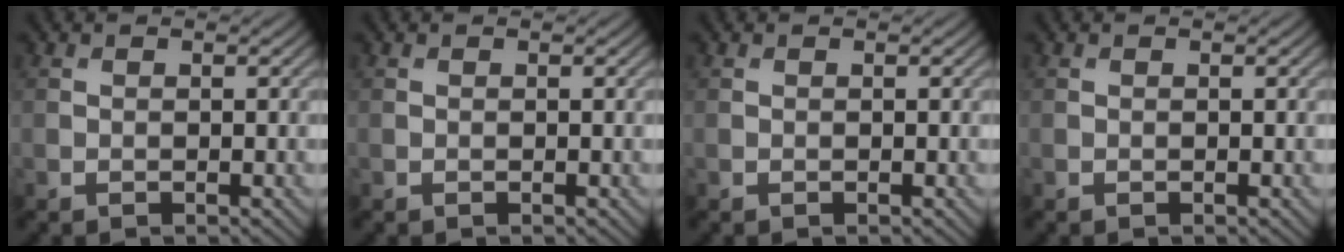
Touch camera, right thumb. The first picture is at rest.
{"total": 0.0}
{"total": 0.0}
{"total": 0.0}